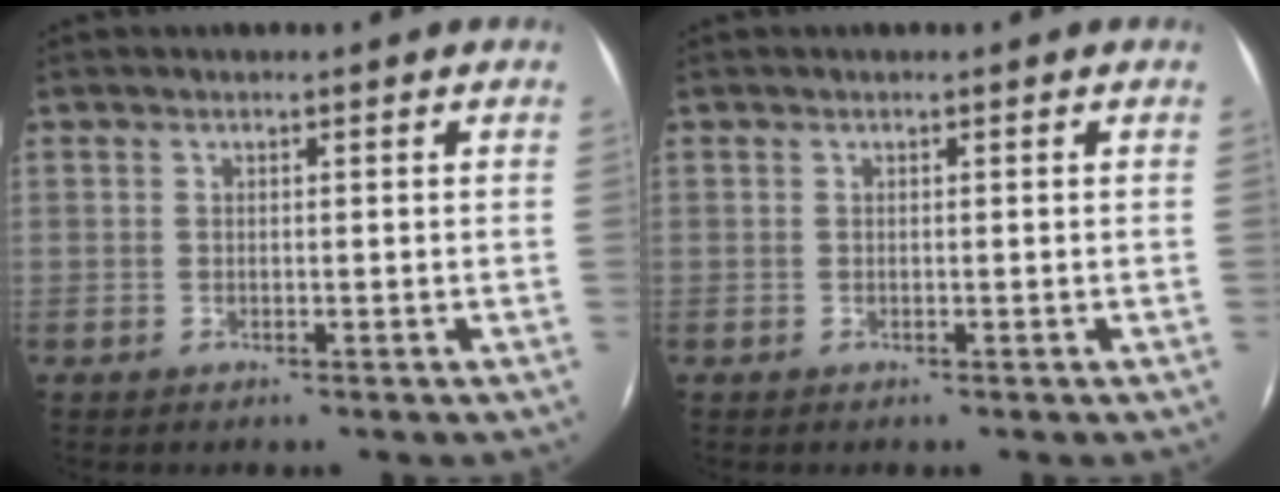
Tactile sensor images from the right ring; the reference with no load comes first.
{"total": 0.0}